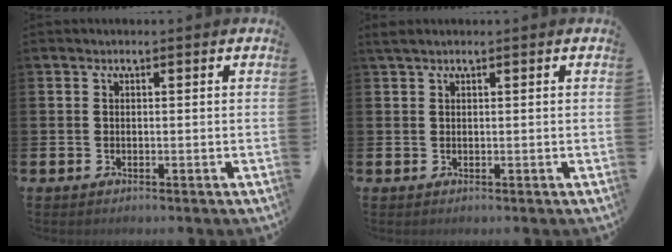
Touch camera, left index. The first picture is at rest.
{"total": 1.0, "force": [0.8, 0.1, 0.6], "torque": [-0.014, 0.004, 0.014]}